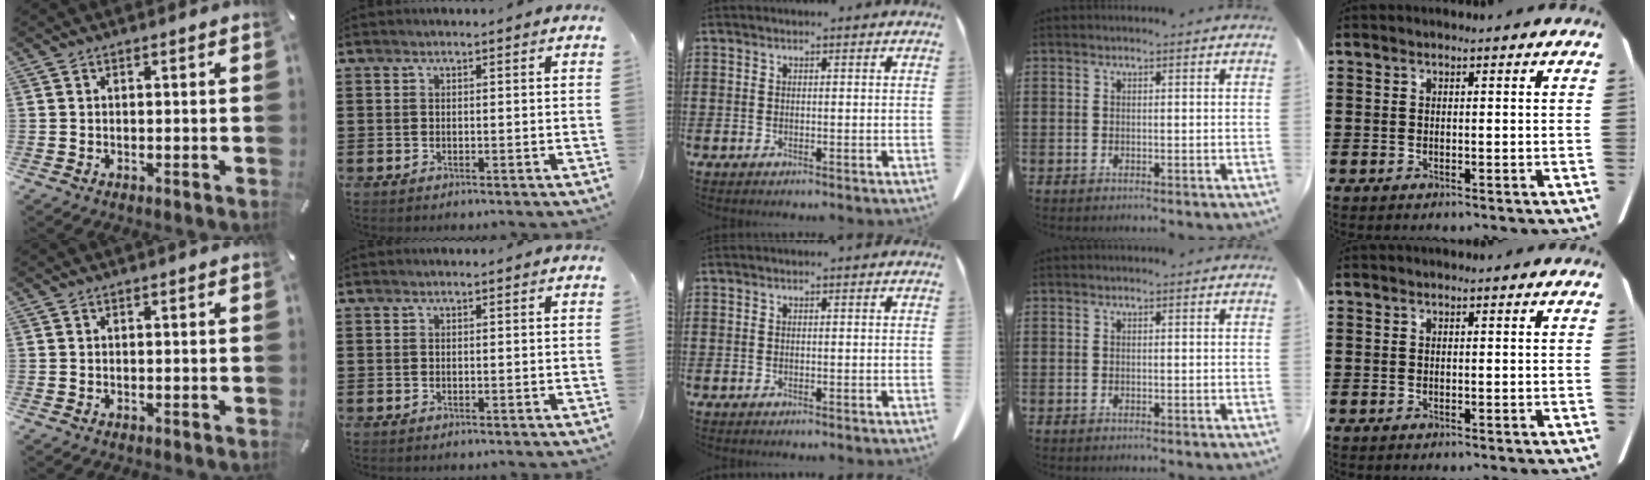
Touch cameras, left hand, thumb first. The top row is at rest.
{}